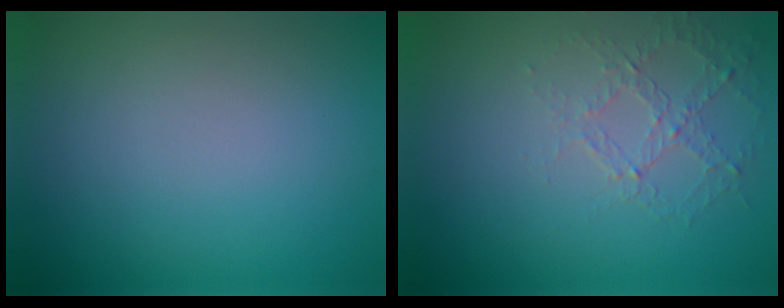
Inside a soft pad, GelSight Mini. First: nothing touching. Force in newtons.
{"total": 1.4, "press": 0.8, "slide": 1.2}